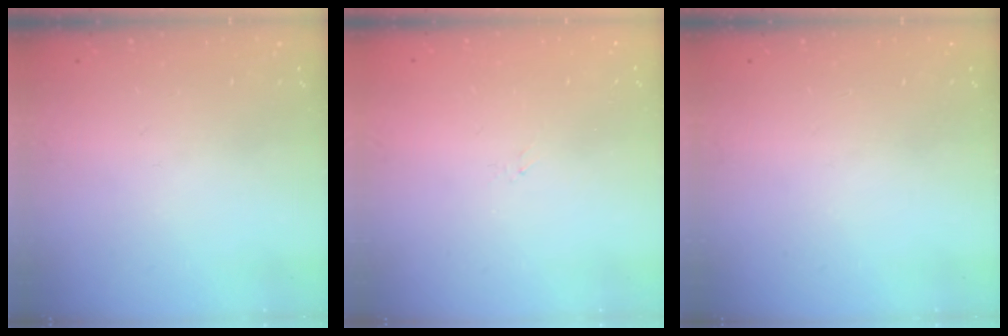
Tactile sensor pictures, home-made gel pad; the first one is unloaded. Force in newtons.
{"total": 1.5, "press": 1.4, "slide": 0.3}
{"total": 0.0}